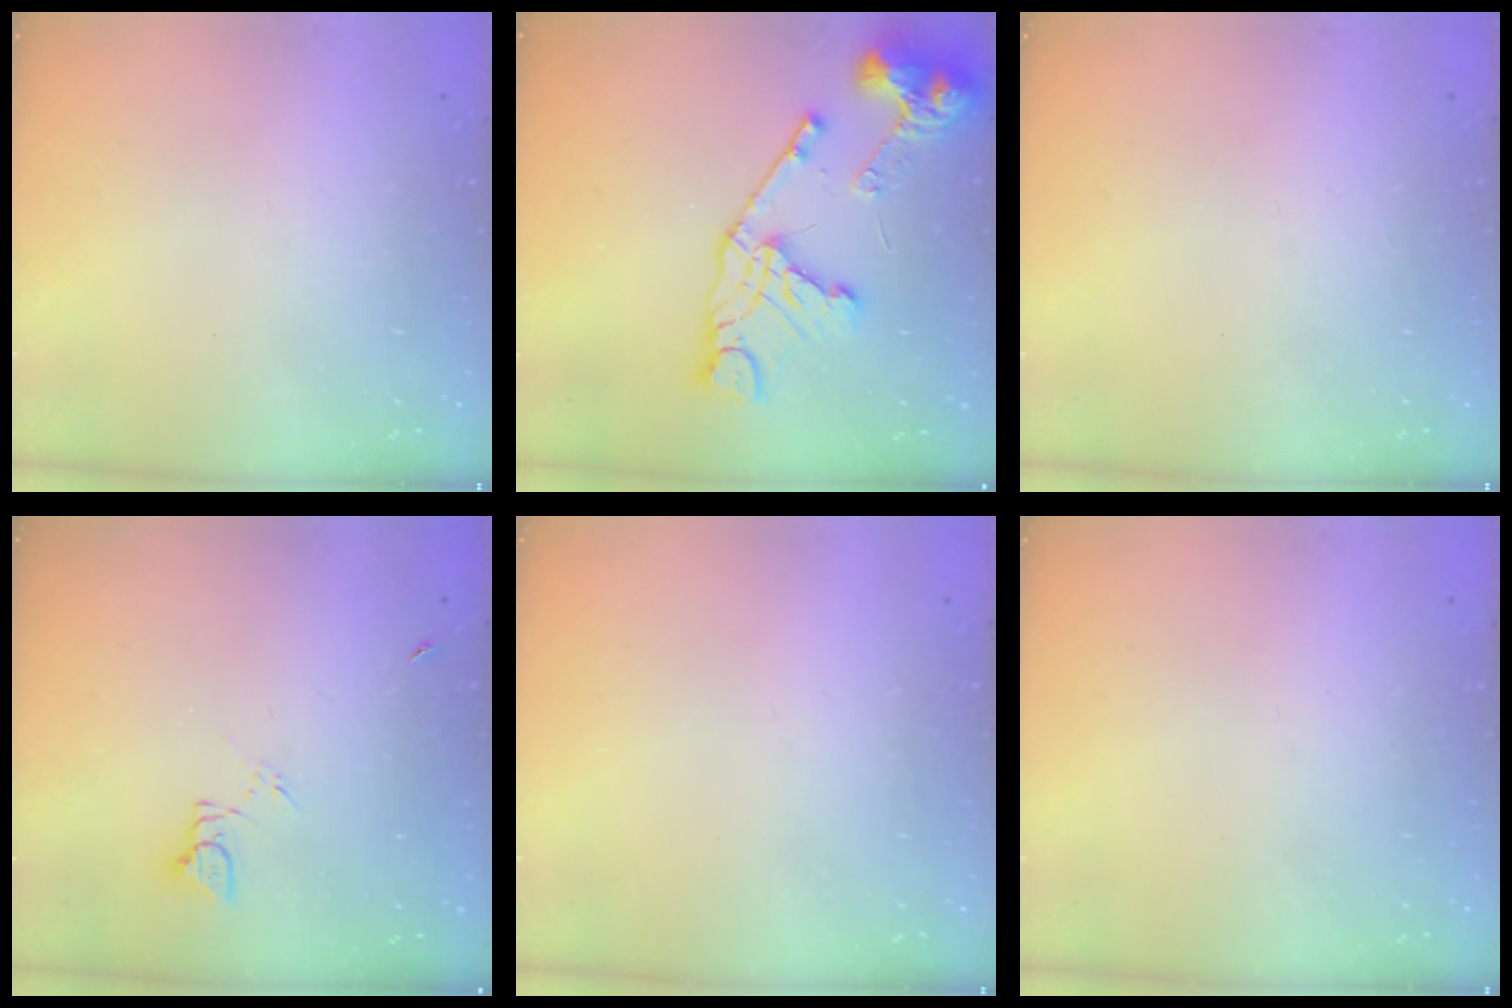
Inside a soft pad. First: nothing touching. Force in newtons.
{"total": 17.9, "press": 17.8, "slide": 2.1}
{"total": 0.0}
{"total": 3.3, "press": 3.3, "slide": 0.3}
{"total": 0.0}
{"total": 0.0}